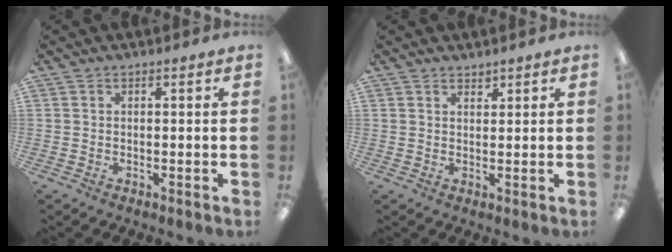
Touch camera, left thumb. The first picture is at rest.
{"total": 1.5, "force": [1.4, 0.4, 0.0], "torque": [0.008, -0.006, 0.026]}